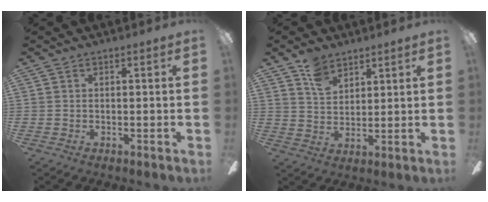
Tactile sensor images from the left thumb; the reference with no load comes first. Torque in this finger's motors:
{"motor_torque": [1.03, 0.31, 0.29, -0.71, 0.00]}